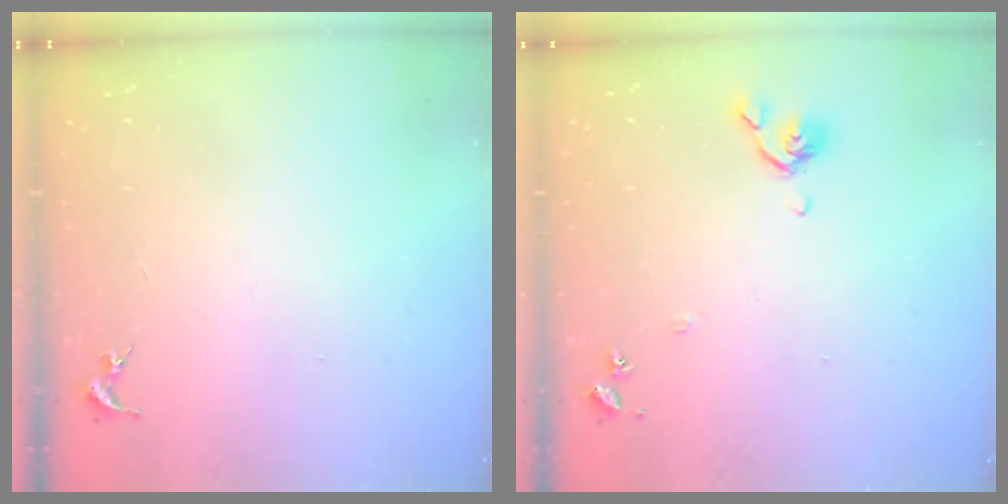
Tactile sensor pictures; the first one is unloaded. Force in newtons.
{"total": 6.7, "press": 6.6, "slide": 1.0}